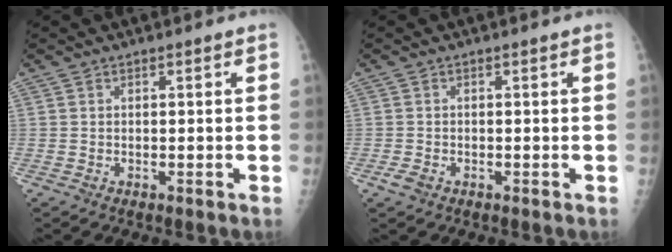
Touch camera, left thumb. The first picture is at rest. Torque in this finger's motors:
{"motor_torque": [0.13, 0.23, -0.17, 0.05, 0.06]}